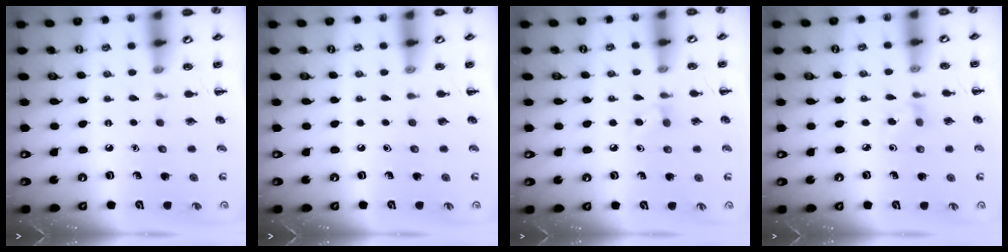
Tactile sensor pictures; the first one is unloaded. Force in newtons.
{"total": 0.0}
{"total": 5.0, "press": 4.6, "slide": 2.0}
{"total": 4.0, "press": 3.7, "slide": 1.4}